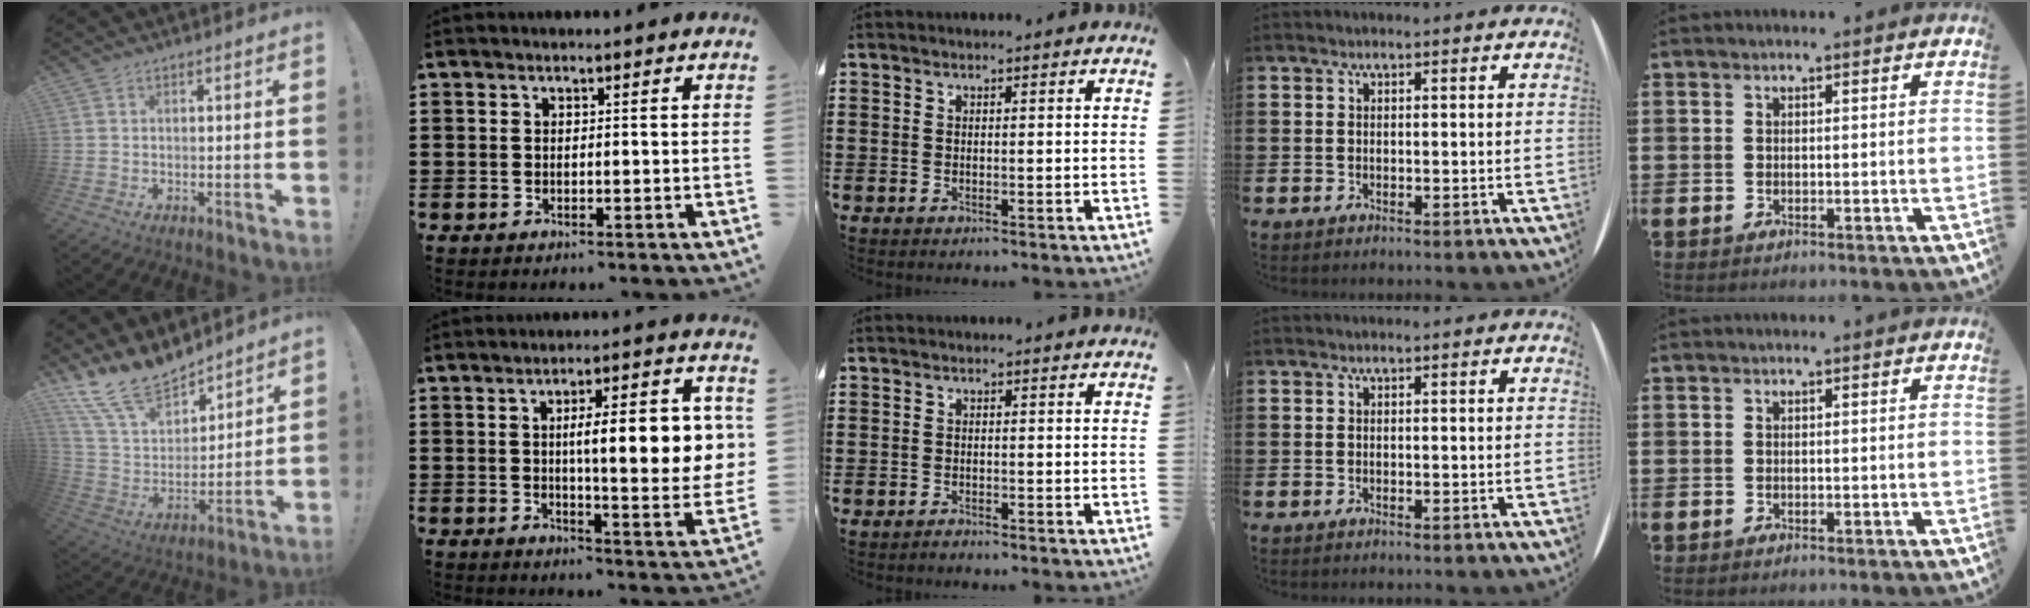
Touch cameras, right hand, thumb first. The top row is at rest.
{"thumb": {"total": 17.1, "force": [14.2, 6.9, 6.6], "torque": [-0.141, -0.110, 0.268]}, "index": {"total": 11.4, "force": [1.7, 2.5, 11.0], "torque": [-0.168, -0.003, 0.020]}, "middle": {"total": 0.8, "force": [-0.8, 0.1, 0.1], "torque": [-0.005, -0.001, -0.017]}}